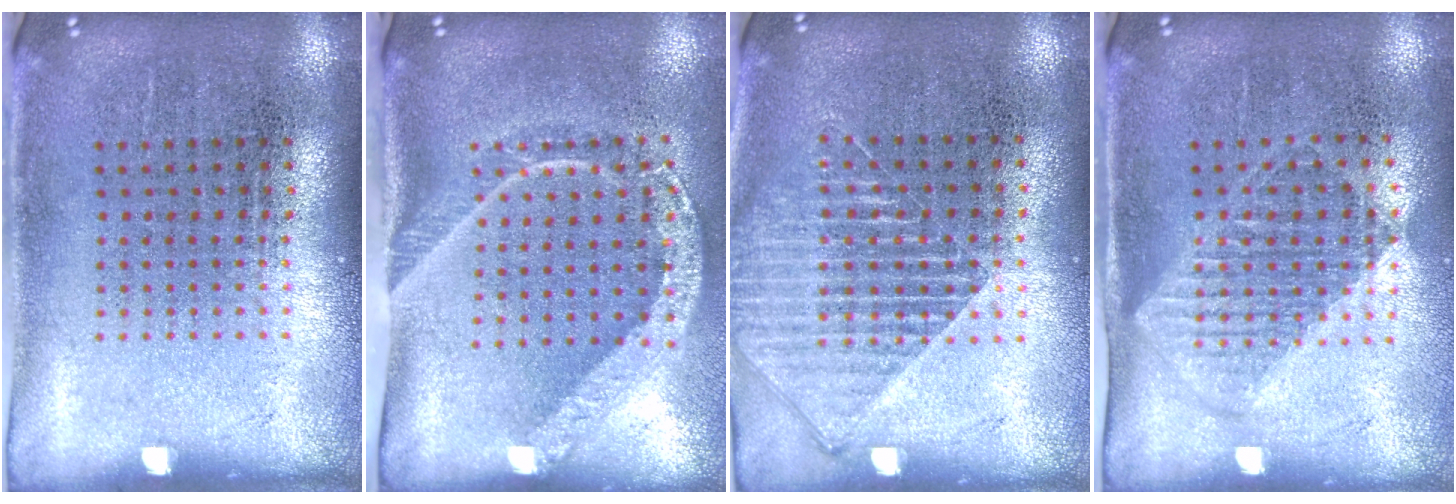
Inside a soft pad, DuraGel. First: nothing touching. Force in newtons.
{"total": 2.0, "press": 1.4, "slide": 1.4}
{"total": 1.5, "press": 1.4, "slide": 0.7}
{"total": 1.2, "press": 1.0, "slide": 0.5}